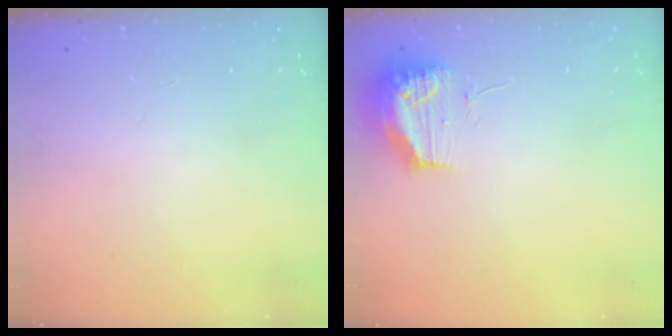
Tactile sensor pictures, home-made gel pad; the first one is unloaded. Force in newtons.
{"total": 11.5, "press": 11.5, "slide": 0.7}